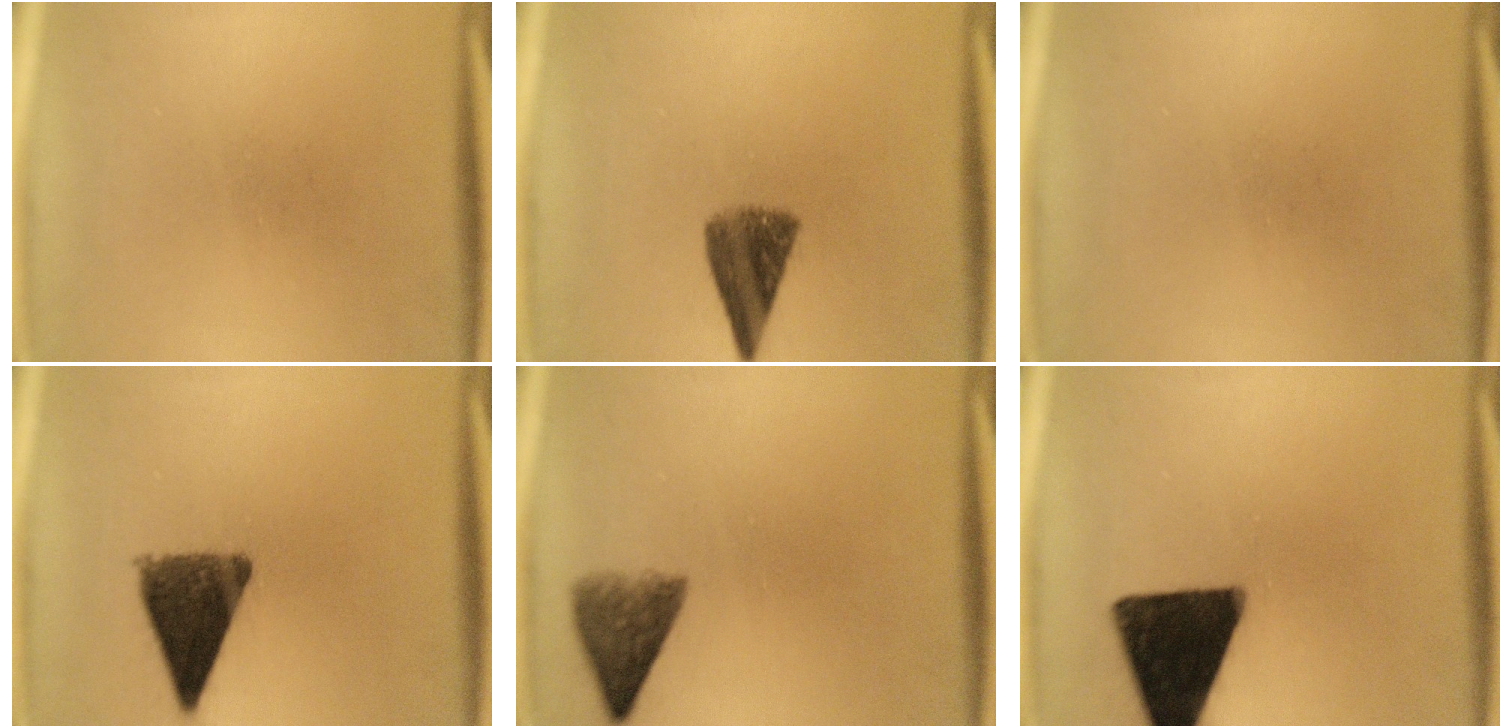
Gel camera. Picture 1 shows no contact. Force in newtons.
{"total": 7.3}
{"total": 0.0}
{"total": 11.0}
{"total": 5.5}
{"total": 17.2}